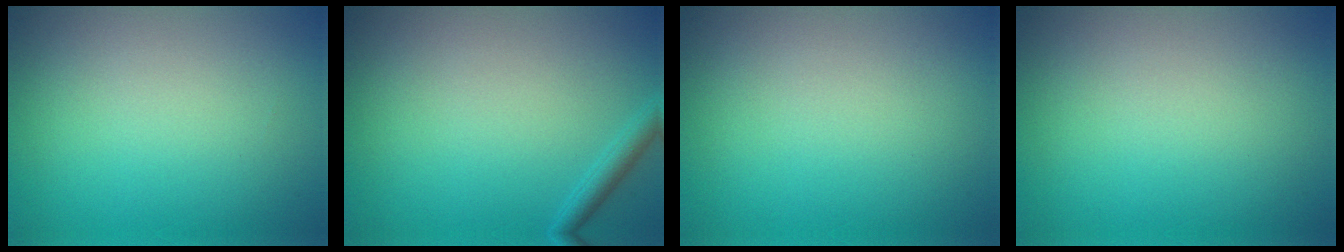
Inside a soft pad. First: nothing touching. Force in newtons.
{"total": 1.5, "press": 1.5, "slide": 0.2}
{"total": 0.0}
{"total": 0.0}